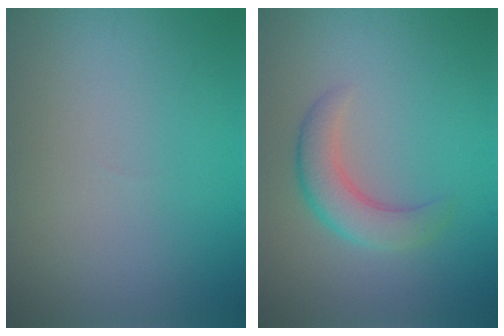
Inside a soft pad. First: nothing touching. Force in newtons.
{"total": 3.6, "press": 3.6, "slide": 0.2}